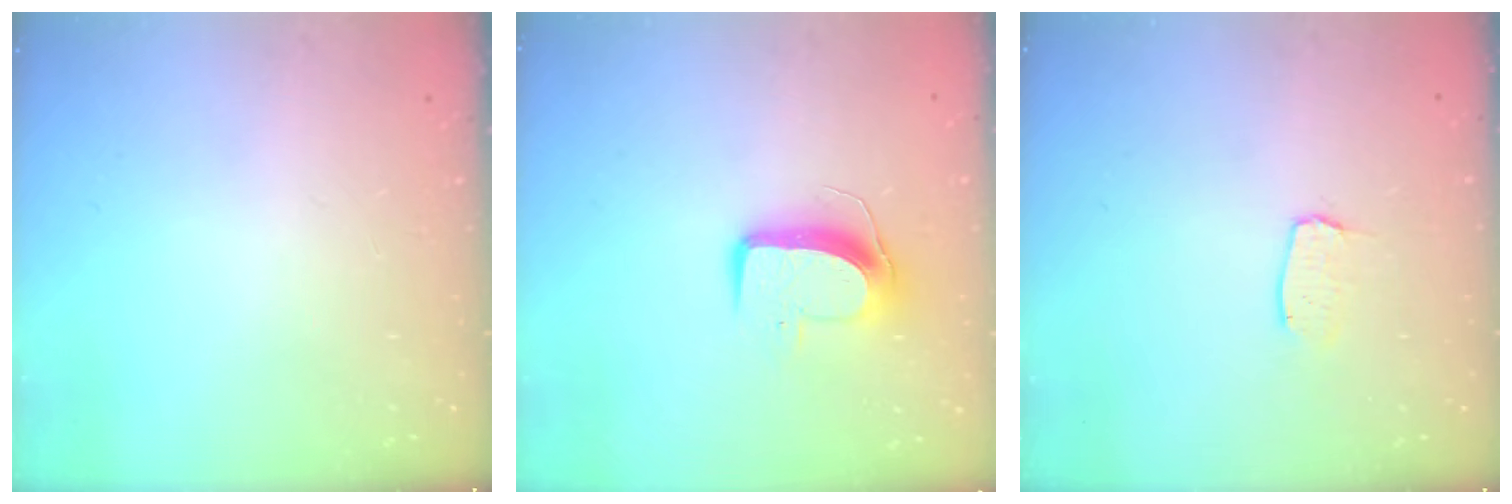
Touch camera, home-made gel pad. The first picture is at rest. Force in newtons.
{"total": 9.7, "press": 9.7, "slide": 0.3}
{"total": 4.0, "press": 4.0, "slide": 0.3}